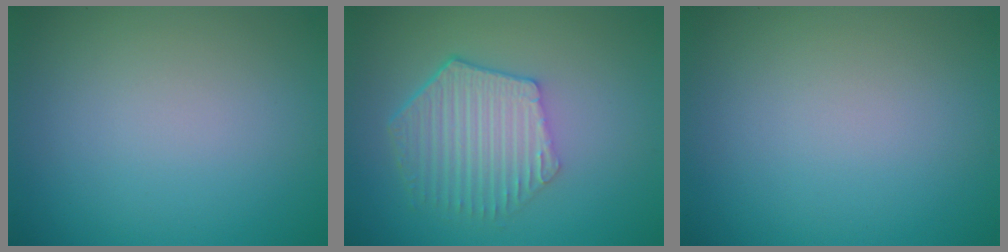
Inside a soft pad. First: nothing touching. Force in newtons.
{"total": 5.5, "press": 4.2, "slide": 3.6}
{"total": 0.0}